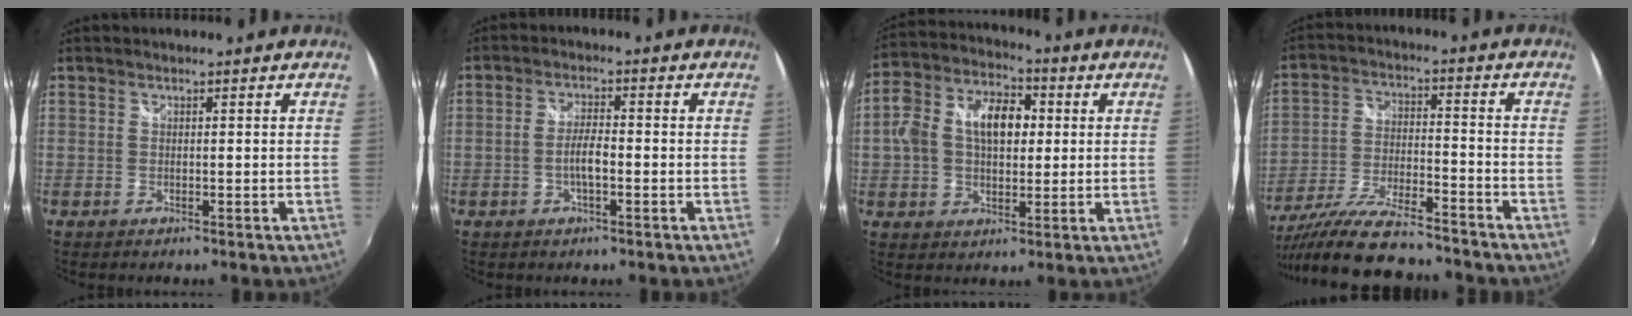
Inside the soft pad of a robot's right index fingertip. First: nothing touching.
{"total": 3.5, "force": [-1.2, 0.8, 3.2], "torque": [-0.066, 0.007, -0.021]}
{"total": 11.9, "force": [1.3, 7.6, 9.1], "torque": [-0.174, 0.034, 0.018]}
{"total": 18.5, "force": [-16.1, 3.0, 8.7], "torque": [-0.177, -0.044, -0.270]}